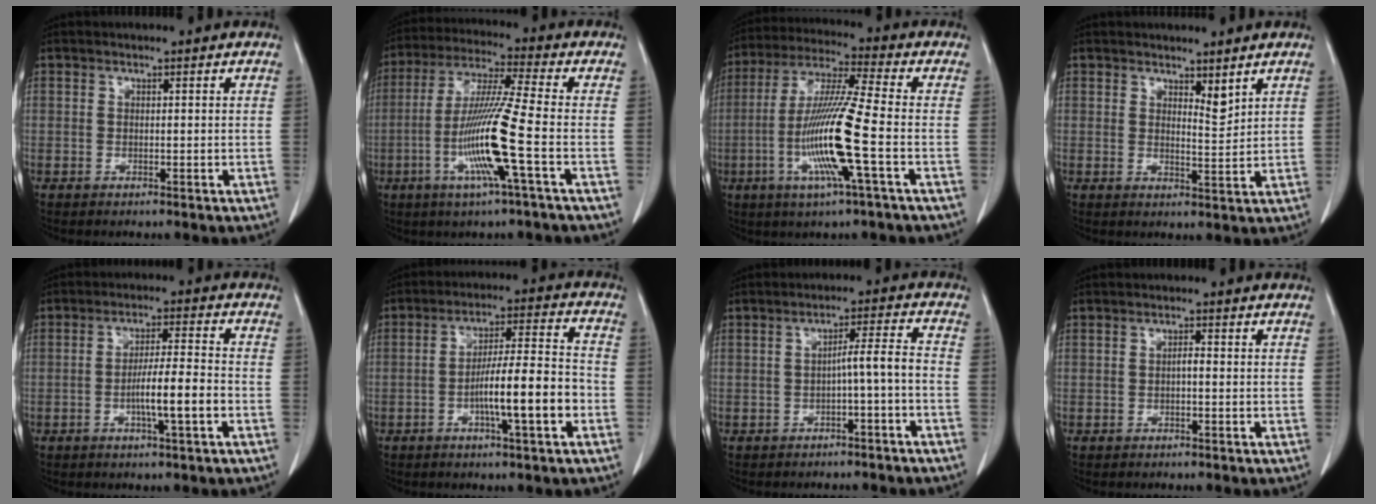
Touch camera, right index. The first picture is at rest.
{"total": 13.0, "force": [-3.7, -1.1, 12.4], "torque": [-0.248, -0.013, -0.079]}
{"total": 14.1, "force": [-3.7, -0.5, 13.6], "torque": [-0.277, -0.011, -0.078]}
{"total": 2.7, "force": [2.2, 0.6, 1.6], "torque": [-0.028, -0.015, 0.041]}
{"total": 7.1, "force": [-2.3, 0.2, 6.7], "torque": [-0.118, 0.003, -0.040]}
{"total": 11.0, "force": [-3.6, 0.7, 10.4], "torque": [-0.175, 0.010, -0.058]}
{"total": 4.4, "force": [-1.8, -0.2, 4.0], "torque": [-0.059, 0.016, -0.026]}
{"total": 1.1, "force": [-0.2, 0.3, 1.0], "torque": [-0.018, 0.003, -0.005]}